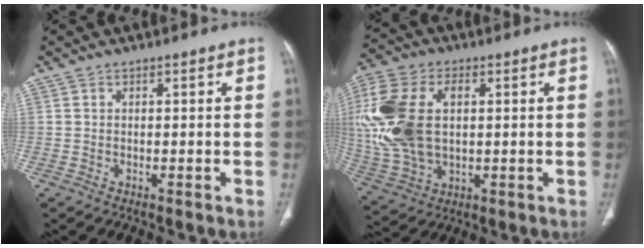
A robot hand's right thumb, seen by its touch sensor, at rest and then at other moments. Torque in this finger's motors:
{"motor_torque": [1.12, 3.89, 2.08, 0.43, 0.26]}